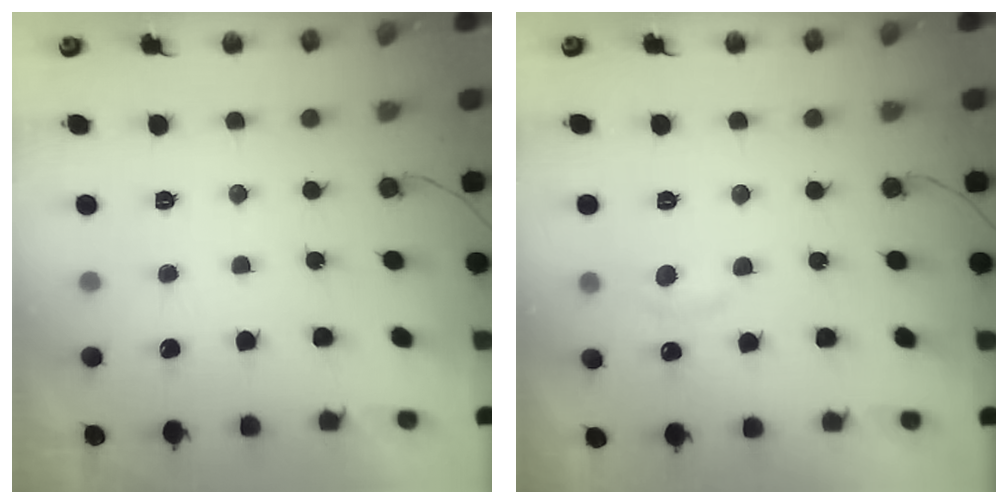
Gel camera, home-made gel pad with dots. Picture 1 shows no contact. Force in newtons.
{"total": 6.0, "press": 6.0, "slide": 0.8}